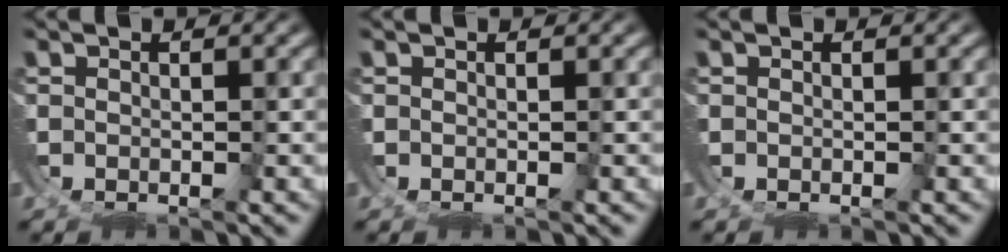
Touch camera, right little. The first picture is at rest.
{"total": 0.0}
{"total": 0.0}